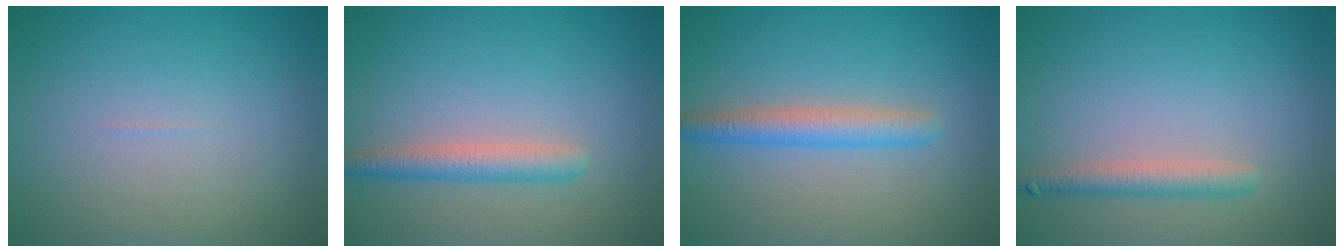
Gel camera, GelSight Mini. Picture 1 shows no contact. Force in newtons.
{"total": 2.6, "press": 2.6, "slide": 0.1}
{"total": 2.9, "press": 2.9, "slide": 0.0}
{"total": 2.2, "press": 2.2, "slide": 0.1}